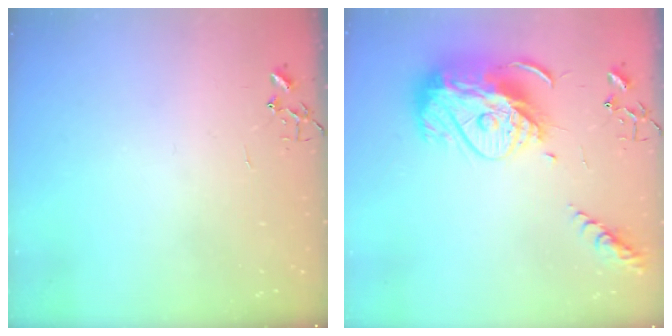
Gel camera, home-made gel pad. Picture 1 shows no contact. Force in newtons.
{"total": 18.8, "press": 18.7, "slide": 1.6}